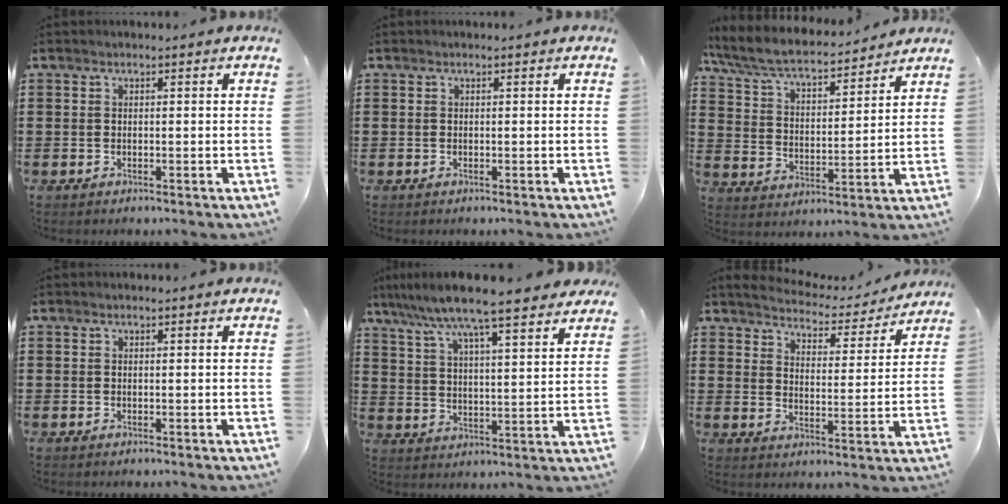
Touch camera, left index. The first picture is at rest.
{"total": 0.0}
{"total": 6.8, "force": [6.1, 1.1, 2.8], "torque": [-0.080, -0.034, 0.102]}
{"total": 0.0}
{"total": 8.6, "force": [7.5, 0.1, 4.2], "torque": [-0.110, -0.037, 0.126]}
{"total": 4.0, "force": [3.9, 0.3, 0.0], "torque": [-0.027, -0.029, 0.063]}